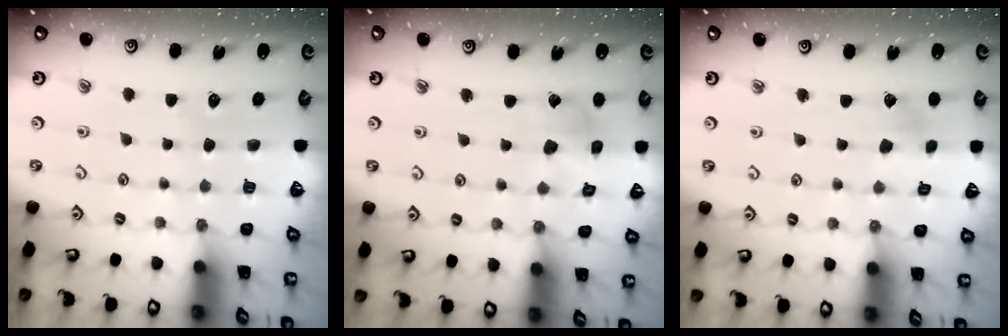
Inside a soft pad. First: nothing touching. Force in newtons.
{"total": 4.3, "press": 4.3, "slide": 0.5}
{"total": 2.3, "press": 2.2, "slide": 0.3}